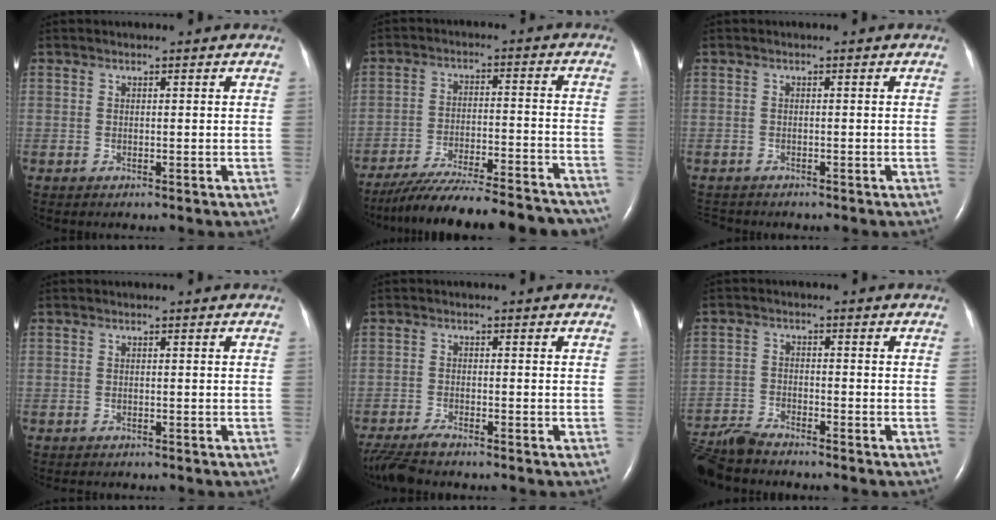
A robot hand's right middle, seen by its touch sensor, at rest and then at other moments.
{"total": 22.9, "force": [-20.6, 3.1, 9.3], "torque": [-0.123, -0.016, -0.291]}
{"total": 2.2, "force": [-2.1, 0.7, 0.3], "torque": [-0.006, -0.008, -0.031]}
{"total": 1.5, "force": [-1.3, 0.5, 0.5], "torque": [-0.013, -0.003, -0.014]}
{"total": 5.6, "force": [-5.0, 0.3, 2.5], "torque": [-0.050, -0.021, -0.091]}
{"total": 6.9, "force": [-6.7, 0.4, 1.9], "torque": [-0.036, -0.019, -0.123]}